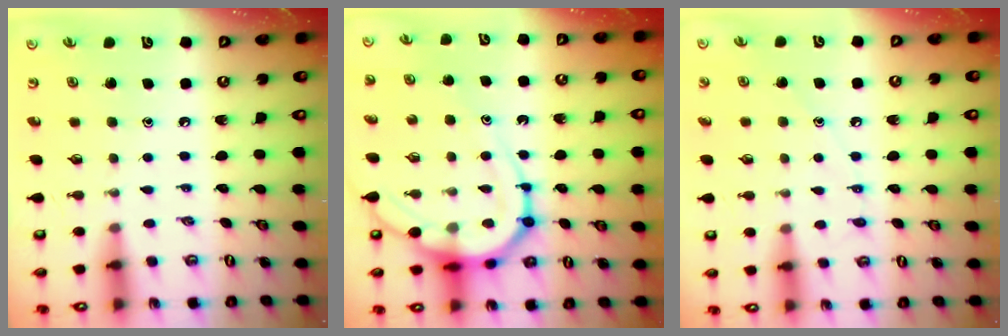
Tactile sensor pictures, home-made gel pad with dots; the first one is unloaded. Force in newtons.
{"total": 13.8, "press": 13.7, "slide": 1.3}
{"total": 6.4, "press": 6.4, "slide": 0.7}